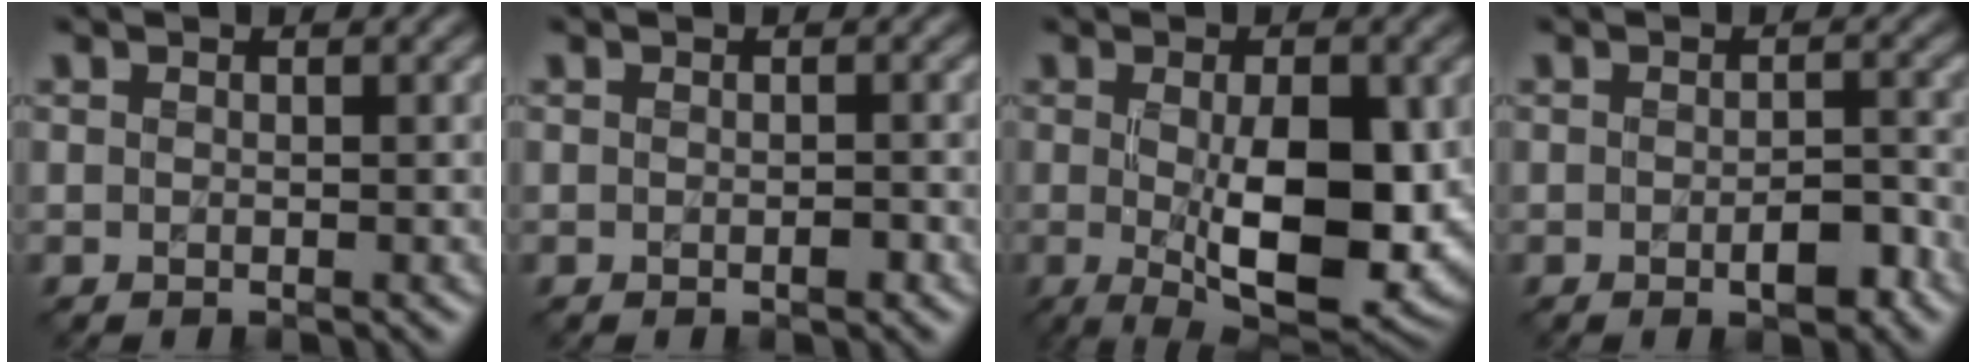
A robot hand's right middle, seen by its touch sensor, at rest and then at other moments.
{"total": 0.7, "force": [-0.3, 0.3, 0.6], "torque": [-0.010, 0.002, -0.003]}
{"total": 10.8, "force": [-1.0, 4.1, 9.9], "torque": [-0.157, -0.019, -0.004]}
{"total": 2.6, "force": [-1.1, 1.1, 2.1], "torque": [-0.030, 0.001, -0.012]}